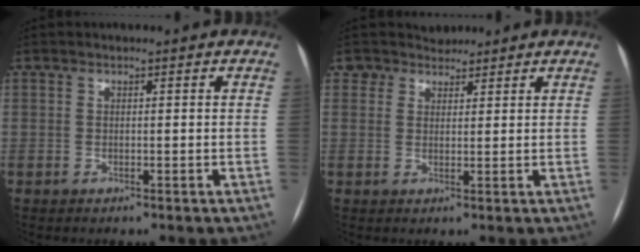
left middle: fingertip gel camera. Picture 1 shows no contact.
{"total": 2.5, "force": [2.1, 1.2, -0.7], "torque": [0.014, 0.007, 0.031]}